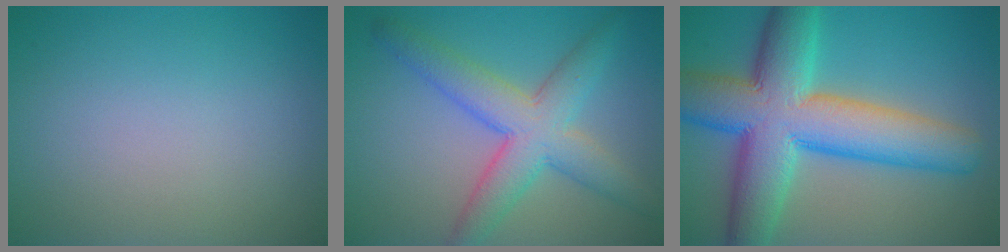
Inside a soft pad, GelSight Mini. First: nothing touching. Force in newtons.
{"total": 6.4, "press": 6.4, "slide": 0.2}
{"total": 12.3, "press": 12.3, "slide": 0.3}